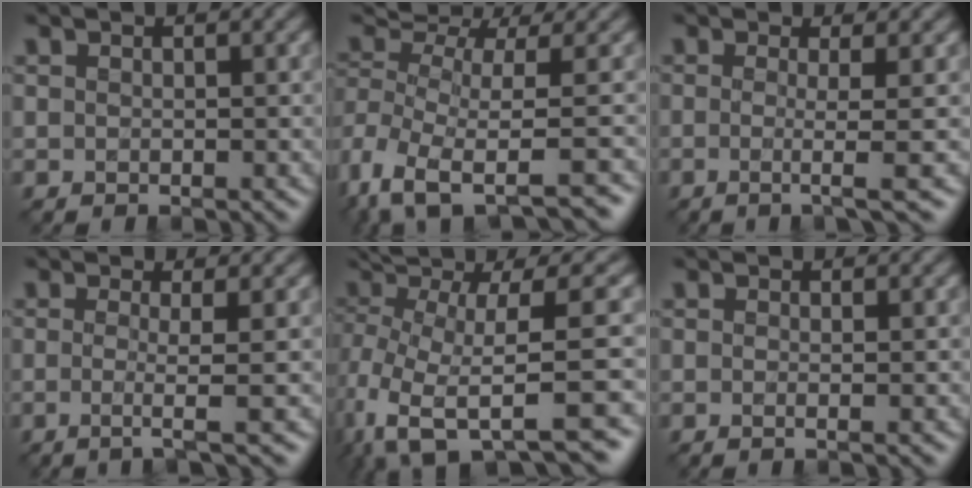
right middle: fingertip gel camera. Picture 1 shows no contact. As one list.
[{"total": 7.5, "force": [-2.5, 4.3, 5.6], "torque": [-0.121, 0.010, -0.013]}, {"total": 3.2, "force": [-0.2, 0.6, 3.1], "torque": [-0.051, -0.005, -0.013]}, {"total": 2.7, "force": [-0.3, 0.5, 2.7], "torque": [-0.046, -0.007, -0.016]}, {"total": 10.9, "force": [-0.8, 3.0, 10.4], "torque": [-0.195, 0.014, 0.007]}, {"total": 1.3, "force": [0.1, 0.6, 1.2], "torque": [-0.011, -0.008, -0.022]}]